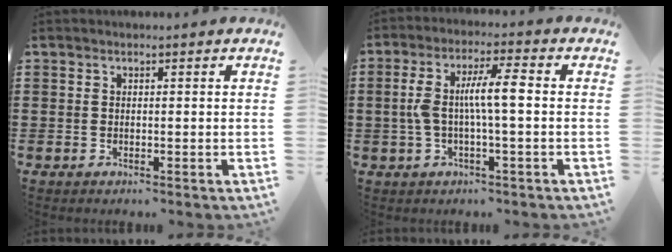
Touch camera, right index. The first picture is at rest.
{"total": 7.3, "force": [-0.1, 1.5, 7.2], "torque": [-0.146, -0.001, -0.010]}